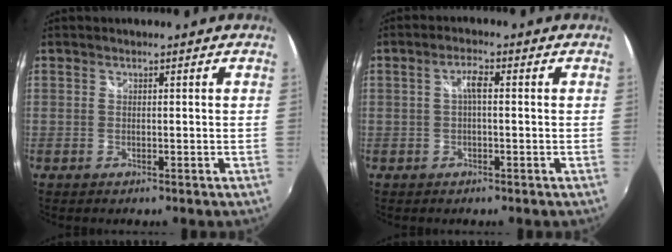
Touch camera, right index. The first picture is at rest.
{"total": 2.5, "force": [0.0, 0.7, 2.4], "torque": [-0.047, 0.009, 0.000]}